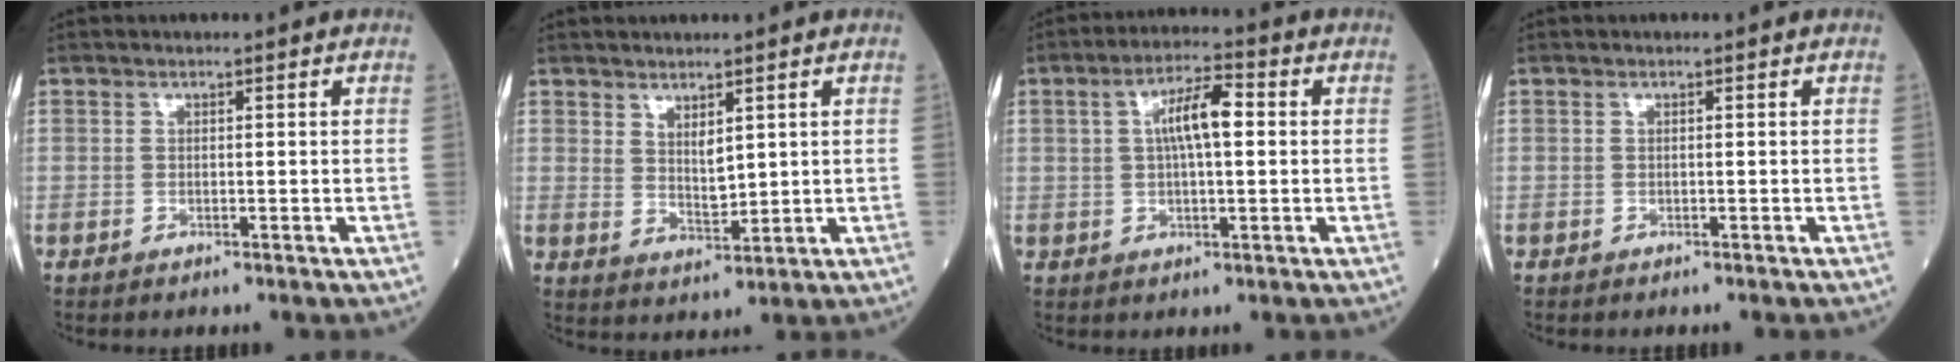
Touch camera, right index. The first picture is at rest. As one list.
[{"total": 3.5, "force": [1.9, 1.4, 2.6], "torque": [-0.050, -0.011, 0.044]}, {"total": 7.1, "force": [1.3, 1.8, 6.8], "torque": [-0.124, 0.018, 0.021]}, {"total": 0.0}]